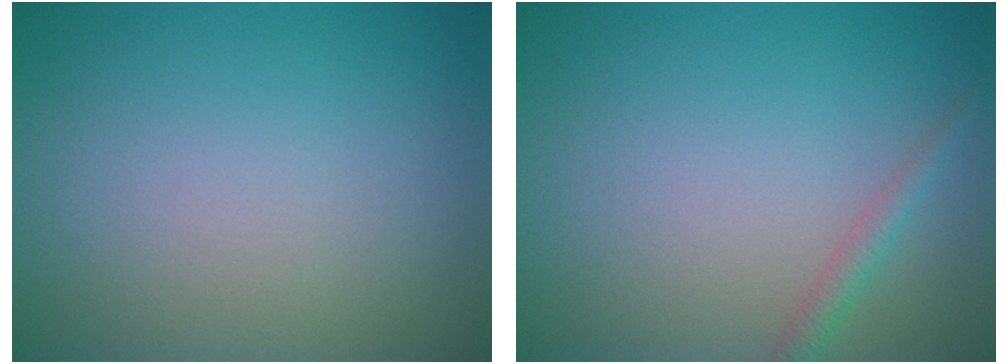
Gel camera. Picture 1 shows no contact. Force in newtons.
{"total": 1.4, "press": 1.4, "slide": 0.0}